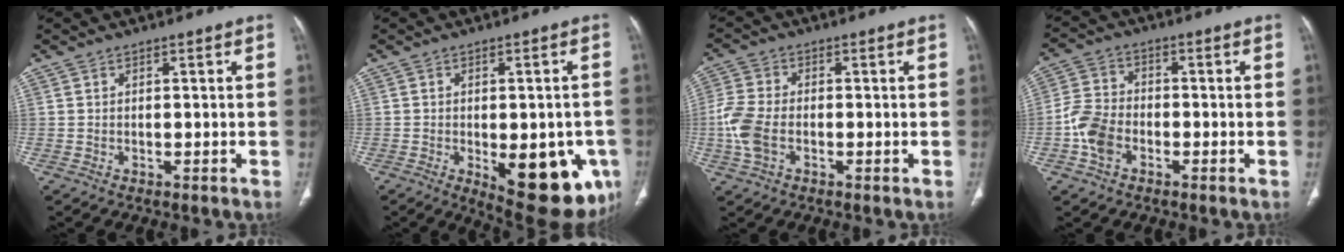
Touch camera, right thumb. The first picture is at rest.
{"total": 17.8, "force": [-5.8, 7.8, 14.9], "torque": [-0.137, -0.004, -0.053]}
{"total": 7.1, "force": [-1.7, 4.3, 5.4], "torque": [-0.138, 0.007, -0.039]}
{"total": 7.3, "force": [-2.7, 5.0, 4.6], "torque": [-0.088, 0.016, -0.060]}